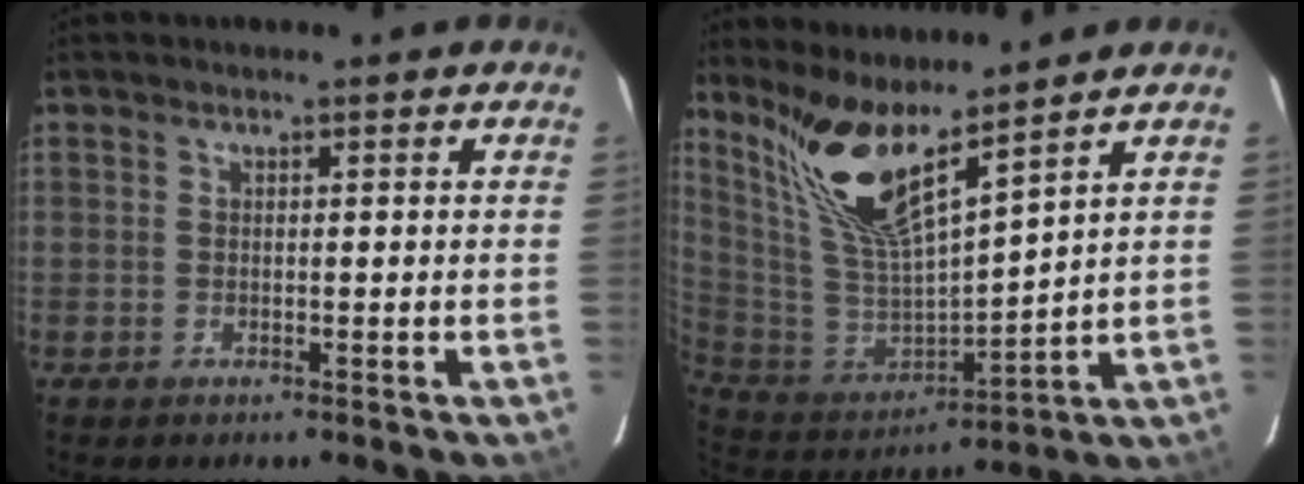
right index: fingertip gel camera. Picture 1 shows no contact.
{"total": 14.9, "force": [11.2, 2.3, 9.5], "torque": [-0.177, -0.015, 0.233]}